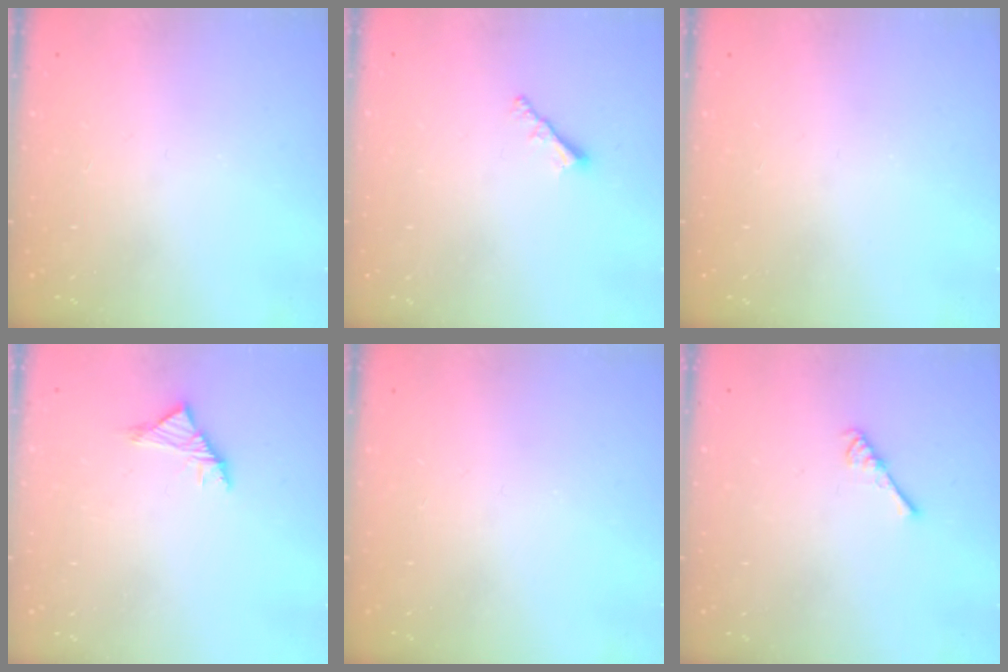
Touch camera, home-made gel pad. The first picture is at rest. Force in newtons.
{"total": 2.1, "press": 2.0, "slide": 0.5}
{"total": 0.0}
{"total": 3.0, "press": 2.9, "slide": 0.9}
{"total": 0.0}
{"total": 2.6, "press": 2.6, "slide": 0.5}